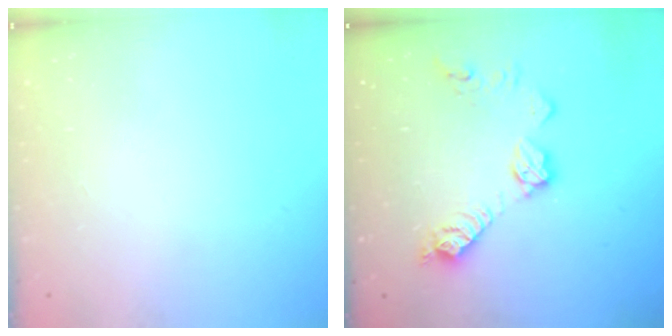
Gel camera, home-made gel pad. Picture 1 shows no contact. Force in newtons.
{"total": 10.8, "press": 10.8, "slide": 0.6}